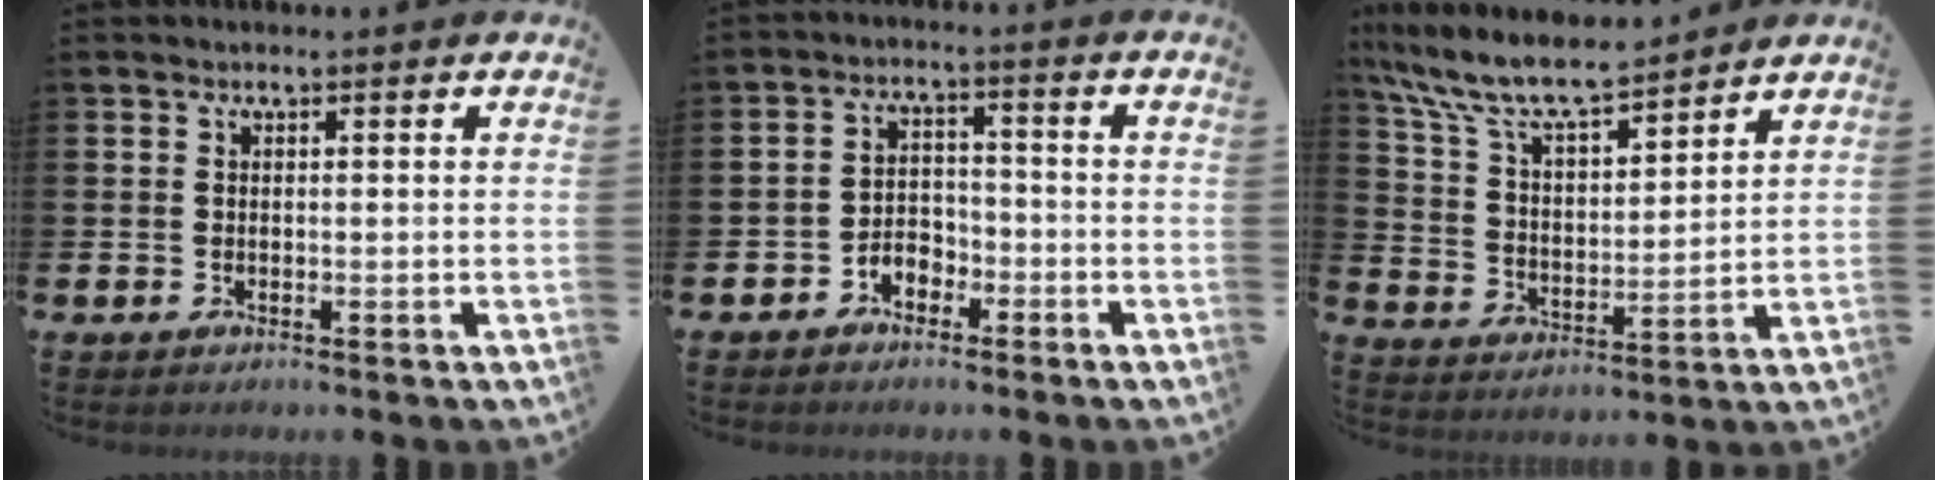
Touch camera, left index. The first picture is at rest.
{"total": 2.9, "force": [-2.3, 1.6, 0.6], "torque": [-0.023, 0.007, -0.049]}
{"total": 9.5, "force": [8.7, 1.7, 3.4], "torque": [-0.107, -0.052, 0.155]}